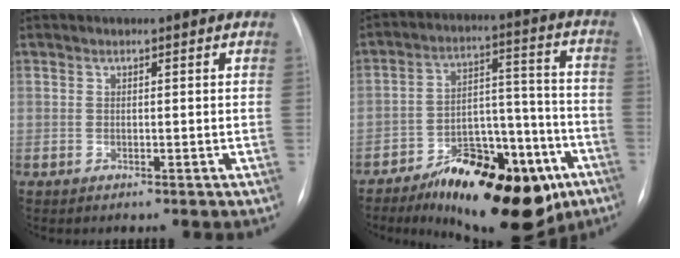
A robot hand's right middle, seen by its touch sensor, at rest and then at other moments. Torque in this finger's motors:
{"motor_torque": [1.08, -1.06, 0.81, 0.17]}